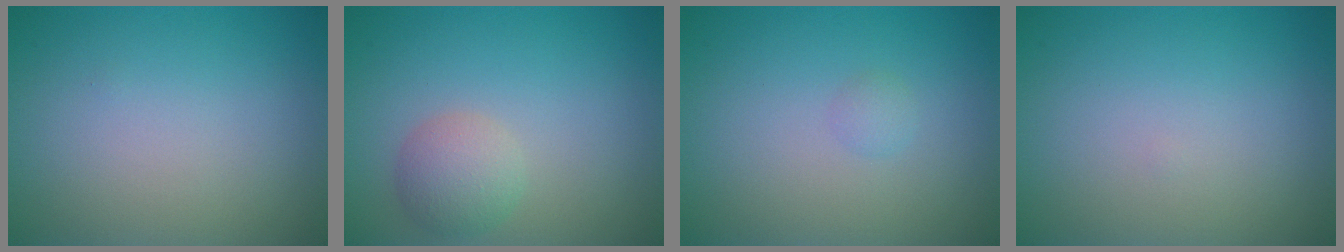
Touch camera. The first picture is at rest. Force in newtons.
{"total": 2.7, "press": 2.7, "slide": 0.1}
{"total": 0.7, "press": 0.7, "slide": 0.0}
{"total": 0.0}